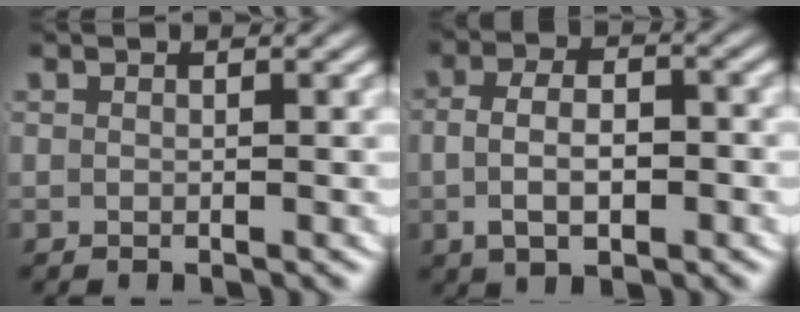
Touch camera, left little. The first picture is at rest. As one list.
[{"total": 4.4, "force": [-0.9, 2.3, 3.6], "torque": [-0.053, 0.000, -0.013]}]